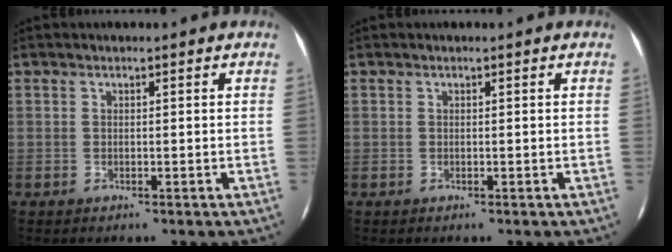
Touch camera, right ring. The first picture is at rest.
{"total": 0.0}